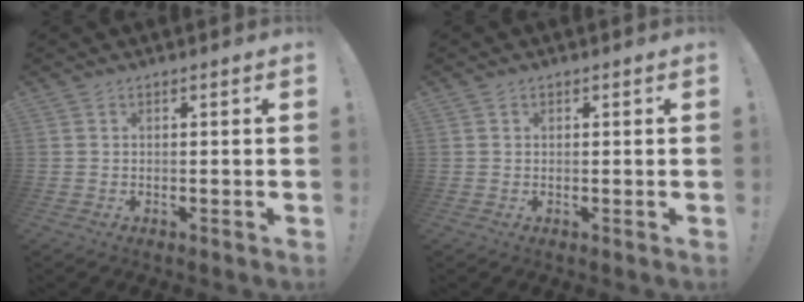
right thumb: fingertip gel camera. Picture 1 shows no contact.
{"total": 0.6, "force": [0.3, 0.6, 0.0], "torque": [0.005, -0.001, 0.005]}